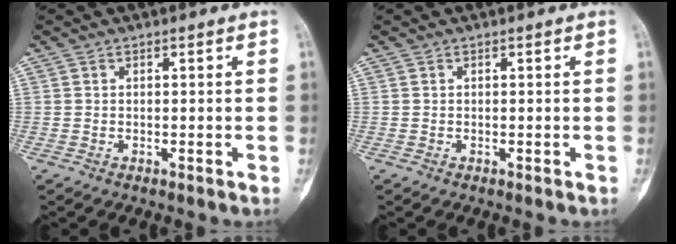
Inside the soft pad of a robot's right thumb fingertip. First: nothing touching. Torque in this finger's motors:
{"motor_torque": [0.02, 0.00, 0.14, -0.02, 0.00]}